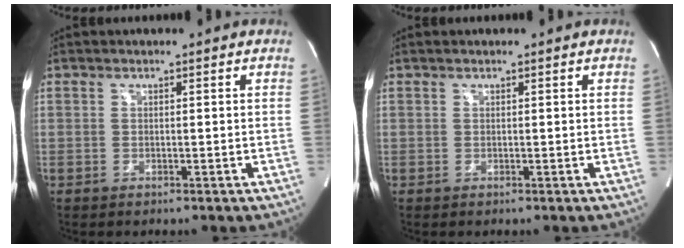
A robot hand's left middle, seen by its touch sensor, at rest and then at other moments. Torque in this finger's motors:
{"motor_torque": [-0.25, -0.20, -0.09, -0.01]}